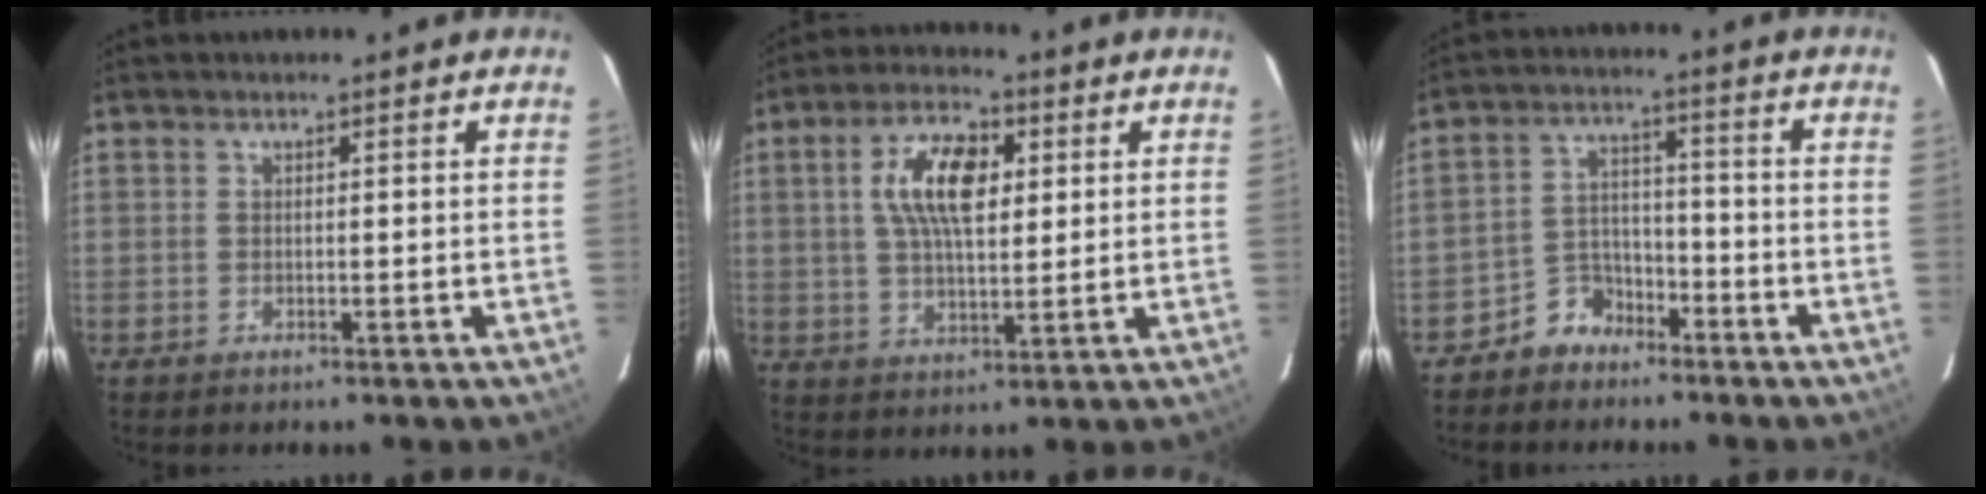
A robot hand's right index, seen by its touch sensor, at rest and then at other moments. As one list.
[{"total": 11.1, "force": [2.9, 5.2, 9.4], "torque": [-0.174, 0.017, 0.052]}, {"total": 6.2, "force": [-4.7, 4.0, 0.6], "torque": [-0.018, 0.027, -0.083]}]